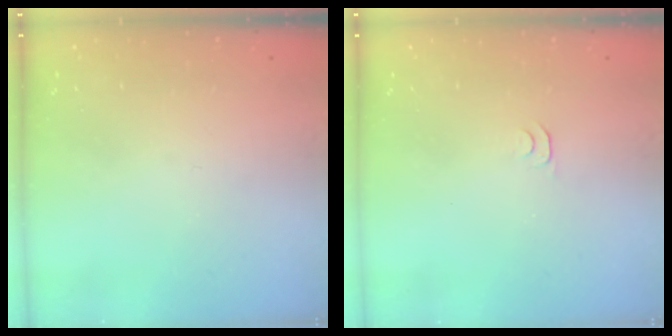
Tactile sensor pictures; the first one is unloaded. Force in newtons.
{"total": 3.5, "press": 3.4, "slide": 0.4}